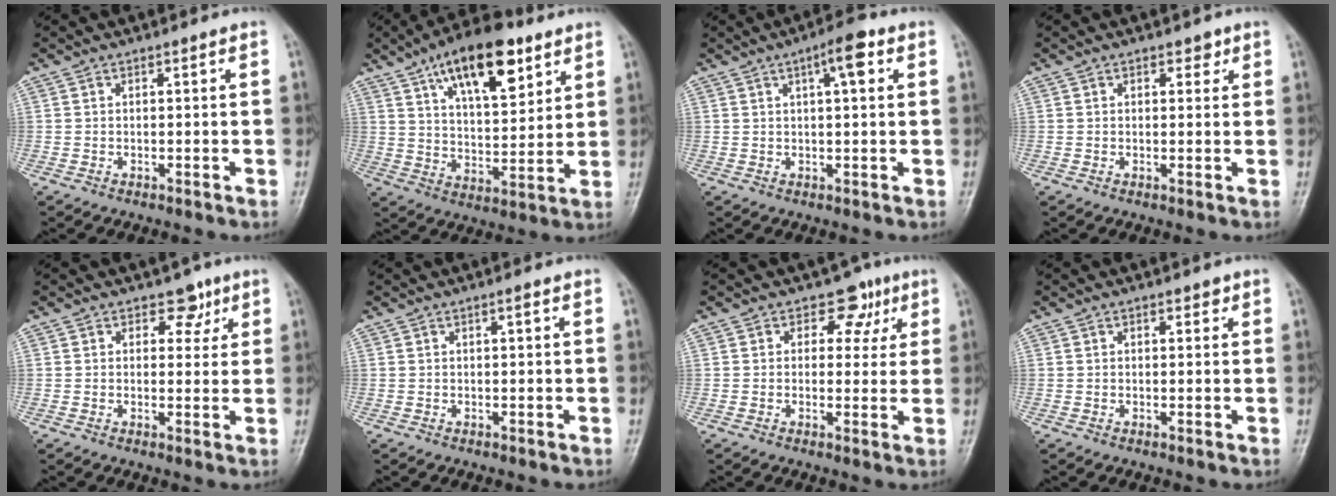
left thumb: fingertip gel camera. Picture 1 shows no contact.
{"total": 17.1, "force": [9.3, 7.4, 12.3], "torque": [-0.161, -0.035, 0.155]}
{"total": 5.7, "force": [2.3, 1.6, 5.0], "torque": [-0.070, 0.004, 0.028]}
{"total": 2.0, "force": [1.2, 1.3, 1.0], "torque": [0.003, -0.003, 0.012]}
{"total": 4.0, "force": [2.2, 2.9, 1.7], "torque": [0.007, -0.009, 0.028]}
{"total": 0.8, "force": [0.4, 0.2, 0.7], "torque": [-0.014, 0.001, 0.004]}
{"total": 5.8, "force": [2.7, 4.4, 2.6], "torque": [0.010, -0.002, 0.028]}
{"total": 1.5, "force": [0.9, 0.9, 0.8], "torque": [0.000, -0.002, 0.007]}